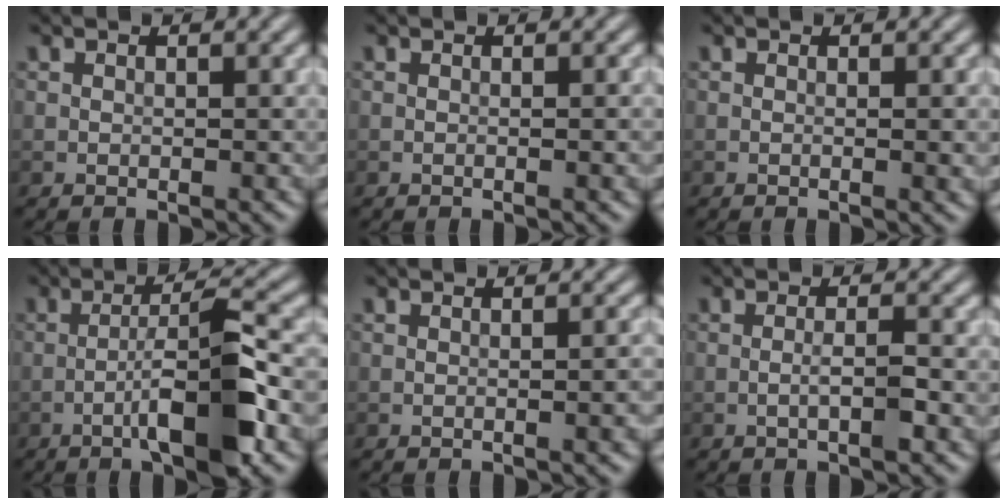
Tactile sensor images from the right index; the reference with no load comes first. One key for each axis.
{"total": 1.1, "fx": -0.1, "fy": 0.2, "fz": 1.1, "tx": -0.010, "ty": 0.000, "tz": -0.004}
{"total": 1.1, "fx": 0.0, "fy": 0.2, "fz": 1.0, "tx": -0.014, "ty": -0.002, "tz": -0.001}
{"total": 7.3, "fx": -2.8, "fy": 1.0, "fz": 6.7, "tx": -0.113, "ty": 0.017, "tz": -0.053}
{"total": 2.3, "fx": -0.4, "fy": 0.6, "fz": 2.1, "tx": -0.019, "ty": 0.003, "tz": -0.006}
{"total": 1.9, "fx": -0.7, "fy": 0.2, "fz": 1.7, "tx": -0.034, "ty": 0.005, "tz": -0.015}